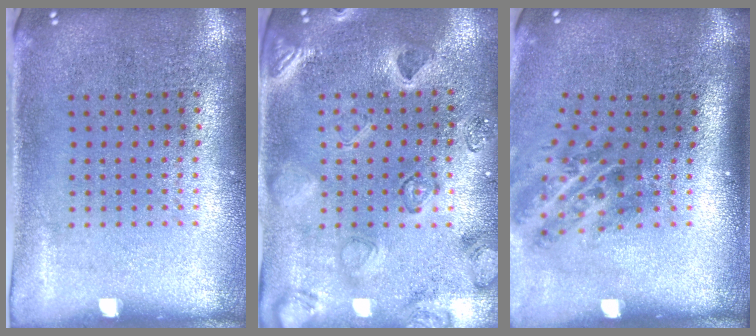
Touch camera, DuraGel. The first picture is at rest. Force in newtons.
{"total": 2.3, "press": 2.1, "slide": 0.8}
{"total": 2.0, "press": 1.3, "slide": 1.6}